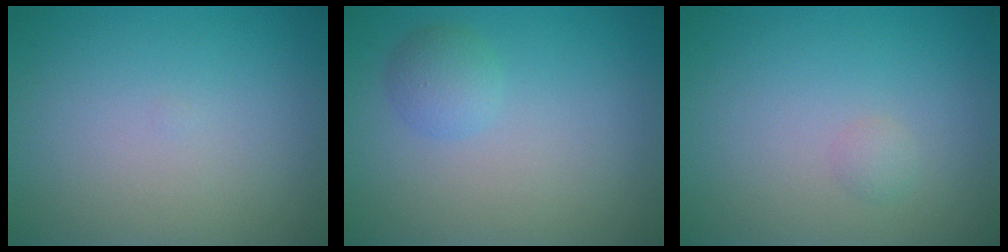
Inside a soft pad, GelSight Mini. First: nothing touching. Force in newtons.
{"total": 1.7, "press": 1.7, "slide": 0.1}
{"total": 0.7, "press": 0.7, "slide": 0.0}